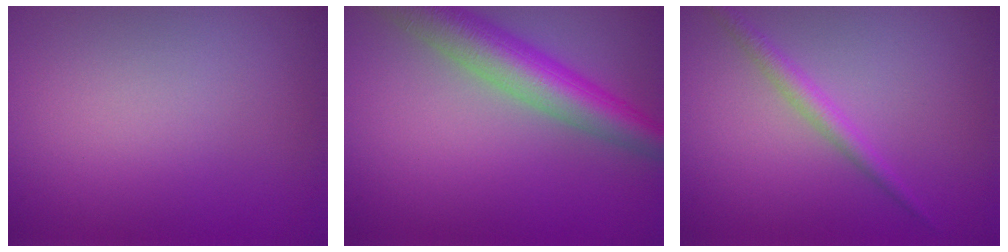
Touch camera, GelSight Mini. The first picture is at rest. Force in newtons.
{"total": 7.0, "press": 7.0, "slide": 0.4}
{"total": 1.8, "press": 1.8, "slide": 0.0}